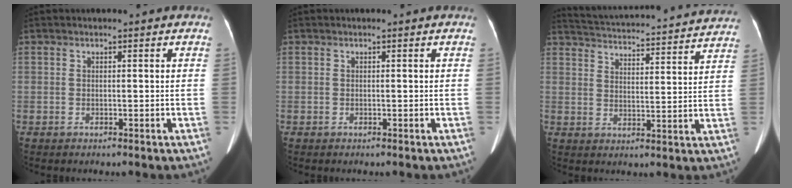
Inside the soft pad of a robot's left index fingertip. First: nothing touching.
{"total": 0.0}
{"total": 25.7, "force": [24.2, 3.1, 7.9], "torque": [-0.141, -0.020, 0.307]}